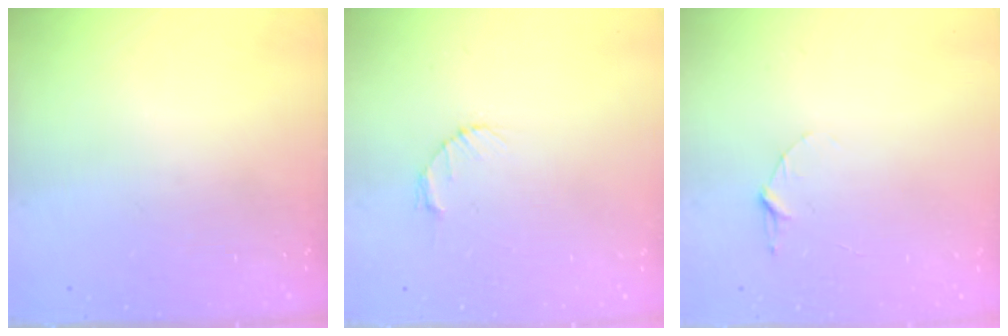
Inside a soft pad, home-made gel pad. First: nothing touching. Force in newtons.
{"total": 2.7, "press": 2.7, "slide": 0.4}
{"total": 4.7, "press": 4.7, "slide": 0.5}